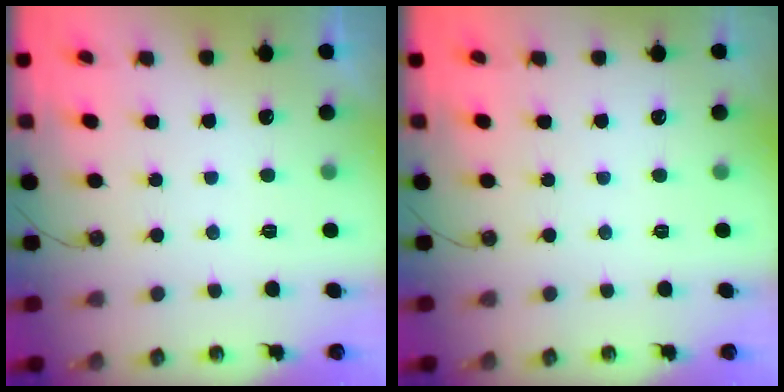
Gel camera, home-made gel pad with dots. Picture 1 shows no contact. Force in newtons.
{"total": 0.0}